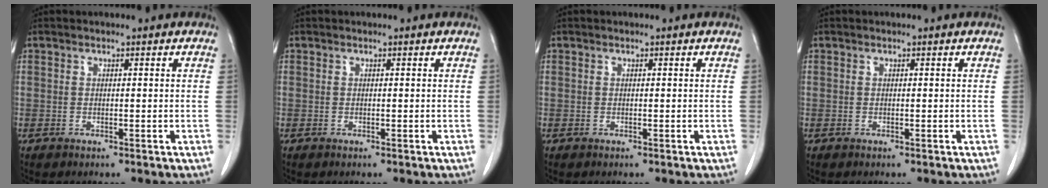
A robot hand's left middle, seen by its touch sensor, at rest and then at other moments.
{"total": 0.0}
{"total": 0.0}
{"total": 0.0}